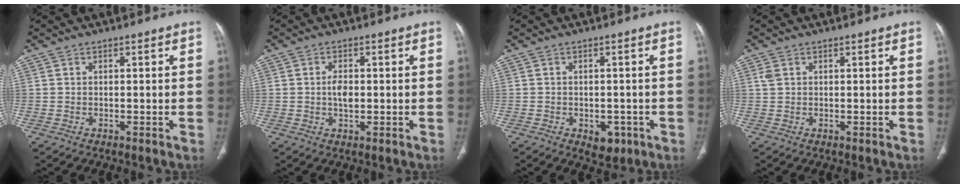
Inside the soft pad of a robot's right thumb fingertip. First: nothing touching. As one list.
[{"total": 3.2, "force": [0.0, 1.8, 2.6], "torque": [-0.044, 0.000, -0.001]}, {"total": 4.3, "force": [-1.8, 2.9, 2.6], "torque": [-0.017, 0.003, -0.014]}, {"total": 1.4, "force": [0.6, 0.9, 0.8], "torque": [-0.019, 0.006, 0.017]}]